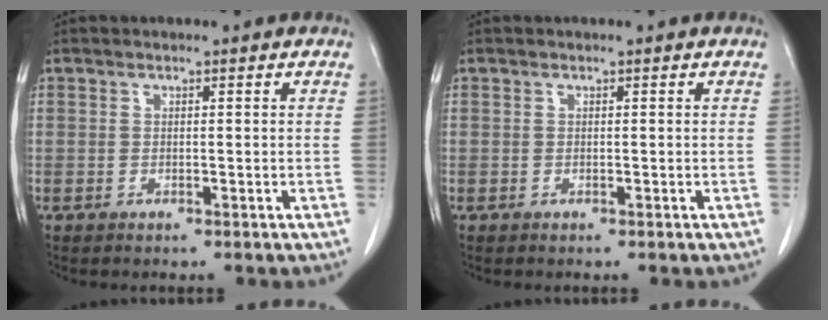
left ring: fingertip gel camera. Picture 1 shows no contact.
{"total": 0.0}